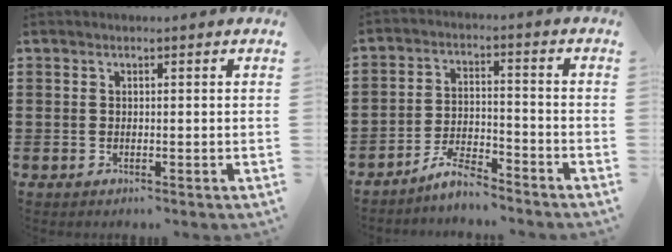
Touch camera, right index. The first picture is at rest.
{"total": 5.2, "force": [-4.9, 0.6, 1.7], "torque": [-0.044, 0.005, -0.099]}